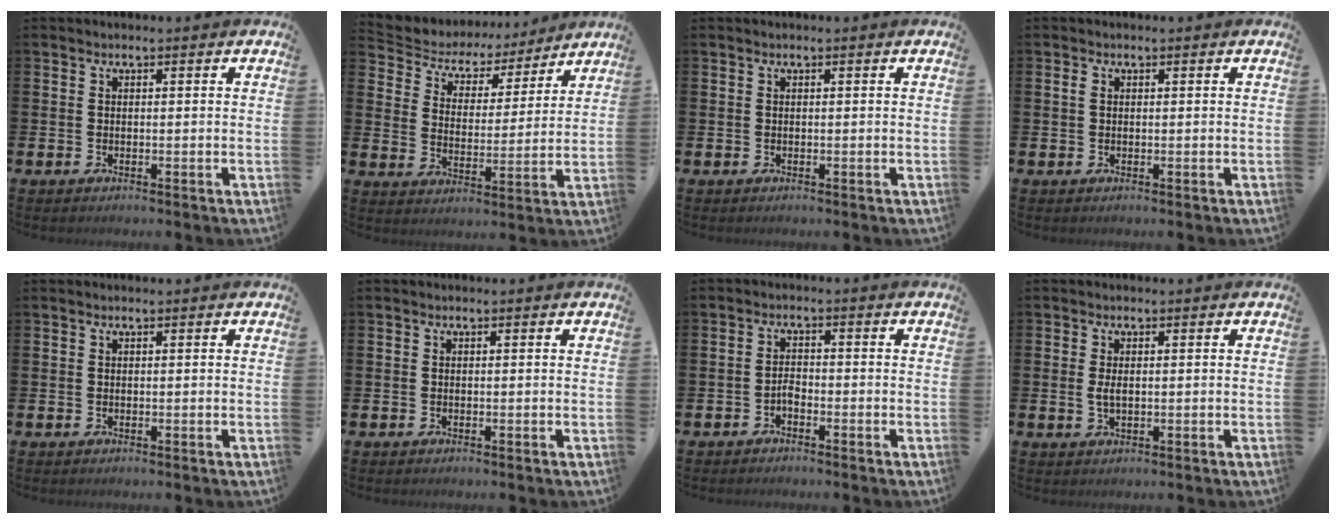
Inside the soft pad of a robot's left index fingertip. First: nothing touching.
{"total": 5.6, "force": [5.0, 2.4, 0.1], "torque": [-0.033, -0.045, 0.082]}
{"total": 0.0}
{"total": 1.0, "force": [0.3, 0.7, 0.7], "torque": [-0.012, 0.006, 0.003]}
{"total": 0.0}
{"total": 0.0}
{"total": 1.7, "force": [-1.6, 0.4, 0.4], "torque": [-0.005, 0.002, -0.032]}
{"total": 1.7, "force": [0.2, 0.8, 1.5], "torque": [-0.023, 0.000, 0.002]}